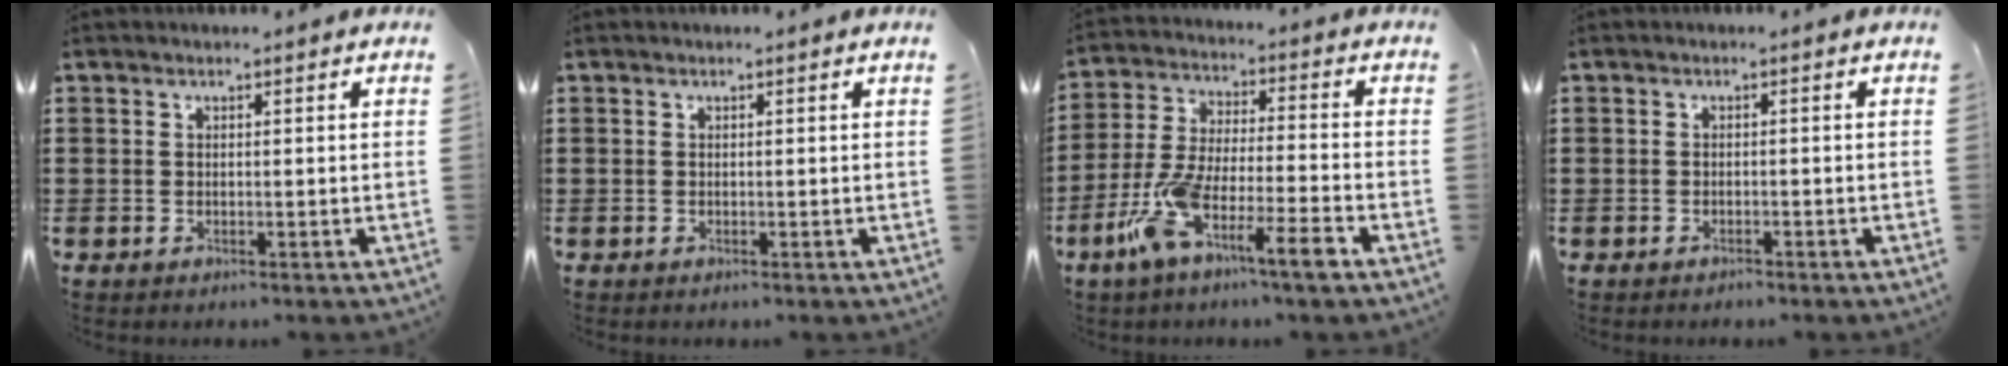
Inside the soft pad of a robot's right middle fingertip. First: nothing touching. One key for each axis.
{"total": 0.0}
{"total": 10.3, "fx": -6.9, "fy": 1.3, "fz": 7.5, "tx": -0.162, "ty": -0.001, "tz": -0.135}
{"total": 1.0, "fx": -1.0, "fy": 0.2, "fz": 0.0, "tx": -0.003, "ty": -0.001, "tz": -0.020}